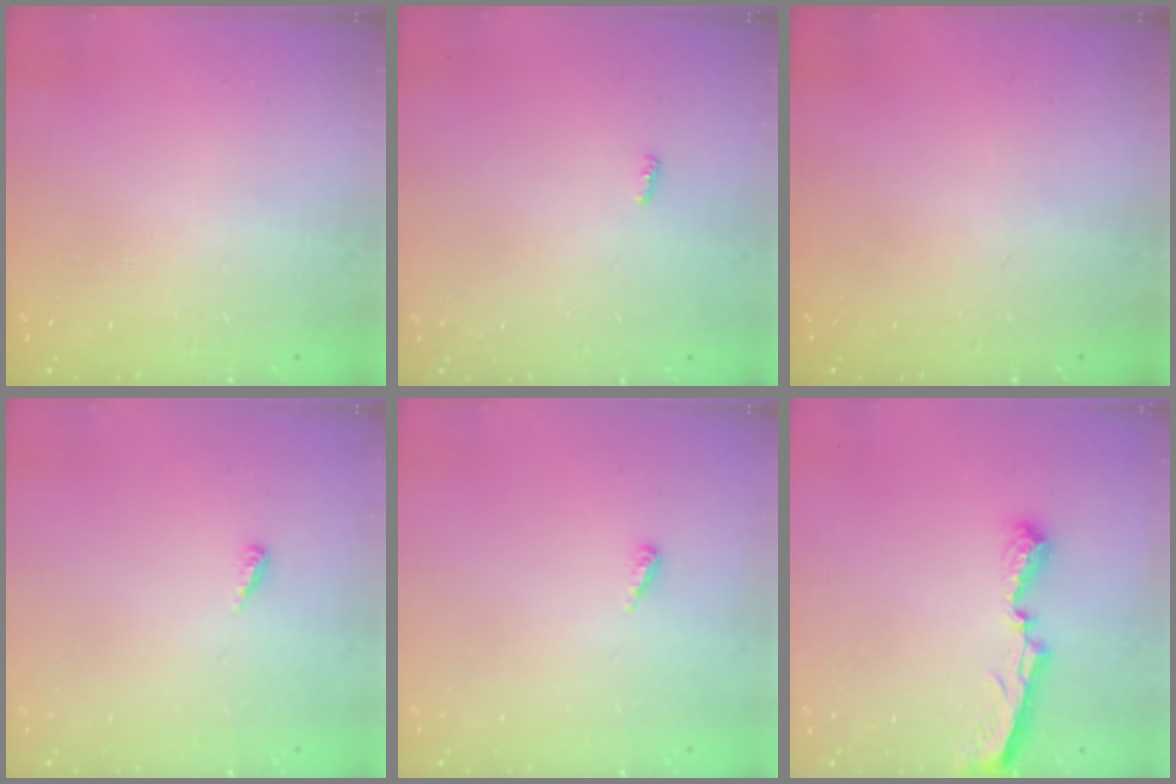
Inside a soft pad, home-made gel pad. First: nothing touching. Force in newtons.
{"total": 3.4, "press": 3.3, "slide": 0.6}
{"total": 0.0}
{"total": 2.8, "press": 2.8, "slide": 0.2}
{"total": 2.8, "press": 2.8, "slide": 0.2}
{"total": 8.9, "press": 8.9, "slide": 0.2}